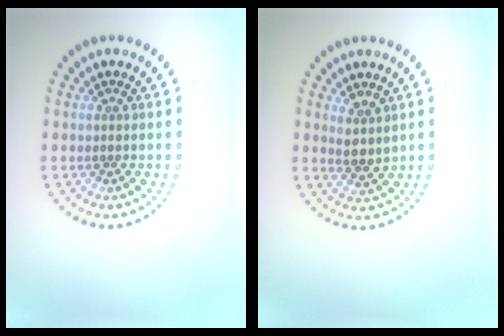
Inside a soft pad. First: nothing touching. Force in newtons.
{"total": 2.0, "press": 1.6, "slide": 1.3}